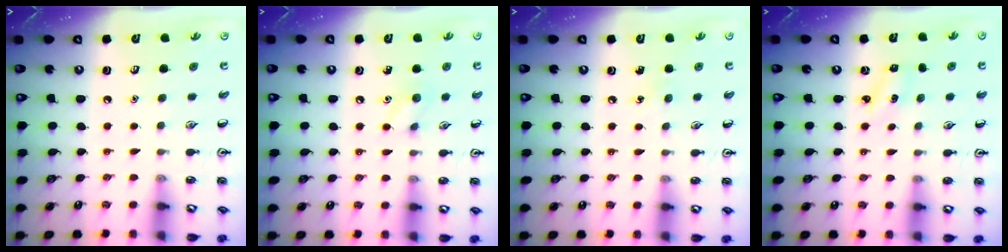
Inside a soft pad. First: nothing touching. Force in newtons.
{"total": 6.8, "press": 6.5, "slide": 1.9}
{"total": 3.3, "press": 3.1, "slide": 1.2}
{"total": 1.8, "press": 1.7, "slide": 0.7}